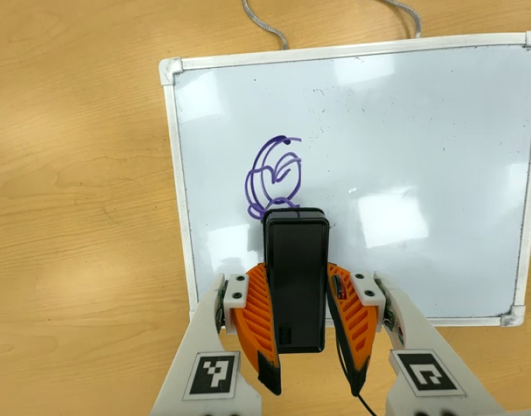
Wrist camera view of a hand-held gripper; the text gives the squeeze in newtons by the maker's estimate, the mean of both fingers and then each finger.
{"total": 6.2, "left": 5.0, "right": 7.4}